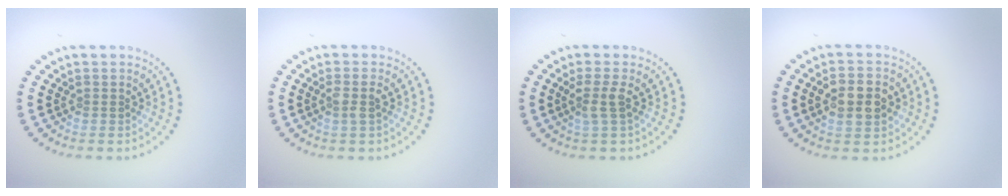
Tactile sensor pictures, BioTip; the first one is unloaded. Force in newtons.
{"total": 1.5, "press": 1.3, "slide": 0.9}
{"total": 1.9, "press": 1.4, "slide": 1.2}
{"total": 3.8, "press": 3.8, "slide": 0.2}